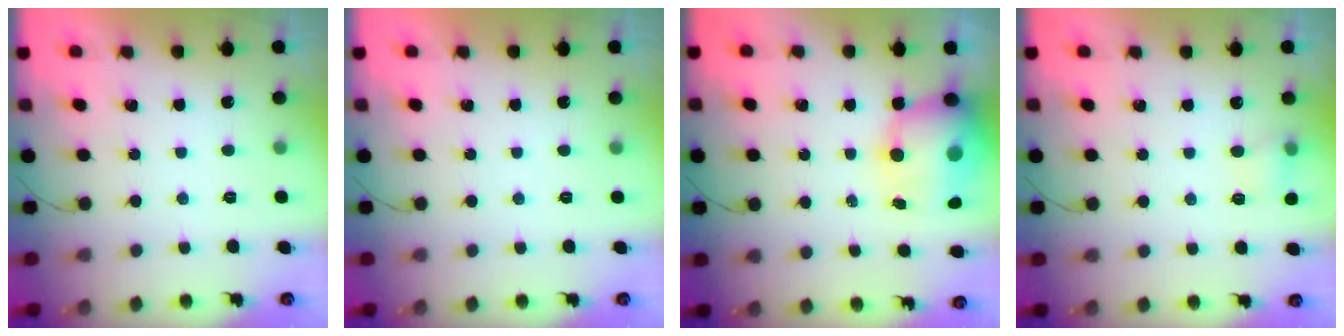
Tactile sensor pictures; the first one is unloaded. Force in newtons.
{"total": 0.0}
{"total": 14.5, "press": 14.1, "slide": 3.4}
{"total": 4.9, "press": 4.7, "slide": 1.3}